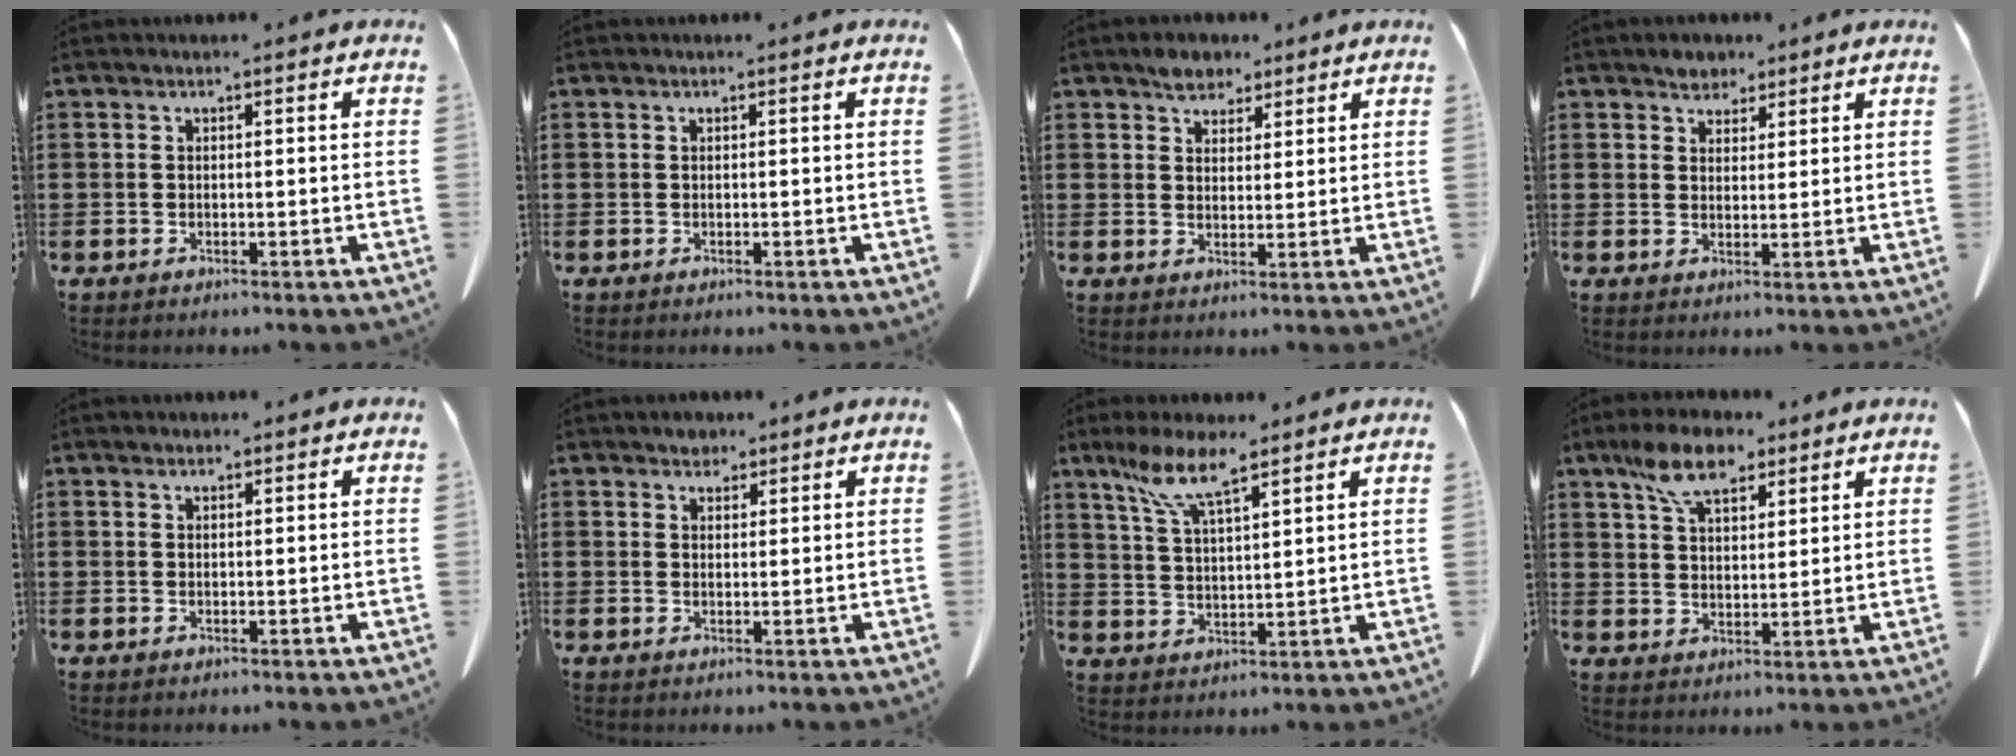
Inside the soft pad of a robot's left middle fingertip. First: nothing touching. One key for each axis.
{"total": 0.0}
{"total": 3.8, "fx": 3.1, "fy": 1.9, "fz": 0.8, "tx": -0.018, "ty": 0.004, "tz": 0.060}
{"total": 2.9, "fx": 2.5, "fy": 1.5, "fz": 0.3, "tx": -0.015, "ty": 0.006, "tz": 0.050}
{"total": 0.6, "fx": 0.5, "fy": 0.2, "fz": 0.1, "tx": -0.005, "ty": -0.001, "tz": 0.012}
{"total": 2.0, "fx": 1.8, "fy": 0.8, "fz": 0.1, "tx": -0.007, "ty": 0.003, "tz": 0.037}
{"total": 7.8, "fx": 5.6, "fy": 1.4, "fz": 5.3, "tx": -0.119, "ty": -0.009, "tz": 0.101}
{"total": 8.6, "fx": 6.0, "fy": 3.6, "fz": 4.9, "tx": -0.107, "ty": -0.002, "tz": 0.112}